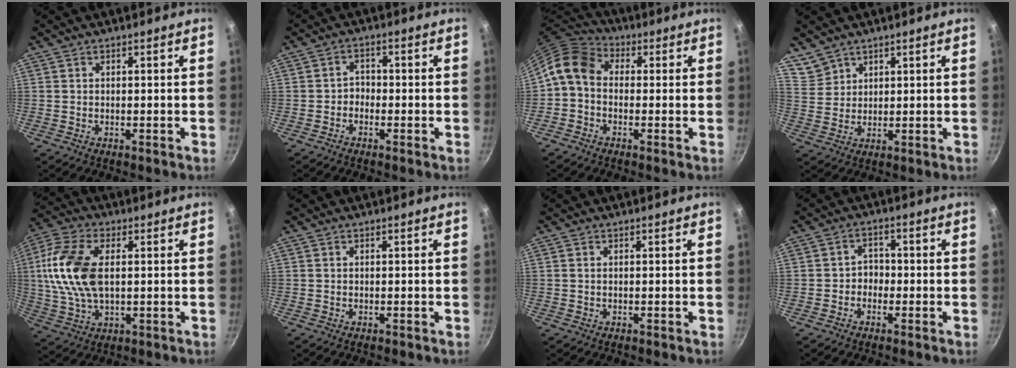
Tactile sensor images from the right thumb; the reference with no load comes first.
{"total": 2.1, "force": [-1.2, 1.6, 0.7], "torque": [0.002, 0.016, -0.024]}
{"total": 8.4, "force": [-0.3, 6.6, 5.1], "torque": [-0.093, 0.033, -0.028]}
{"total": 5.0, "force": [4.0, 3.0, 0.2], "torque": [0.014, 0.000, 0.085]}
{"total": 14.6, "force": [1.8, 8.1, 12.0], "torque": [-0.241, 0.009, 0.028]}
{"total": 0.0}
{"total": 0.0}
{"total": 2.8, "force": [-1.1, 2.3, 1.1], "torque": [0.006, 0.015, -0.024]}